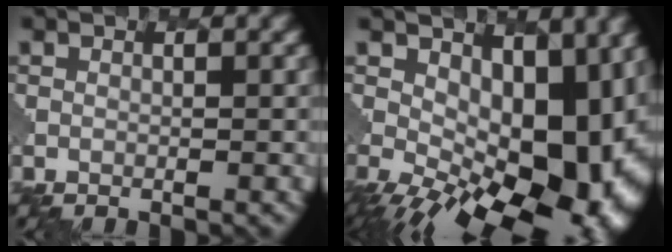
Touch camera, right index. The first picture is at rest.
{"total": 14.5, "force": [-0.8, 8.7, 11.6], "torque": [-0.164, -0.023, -0.003]}